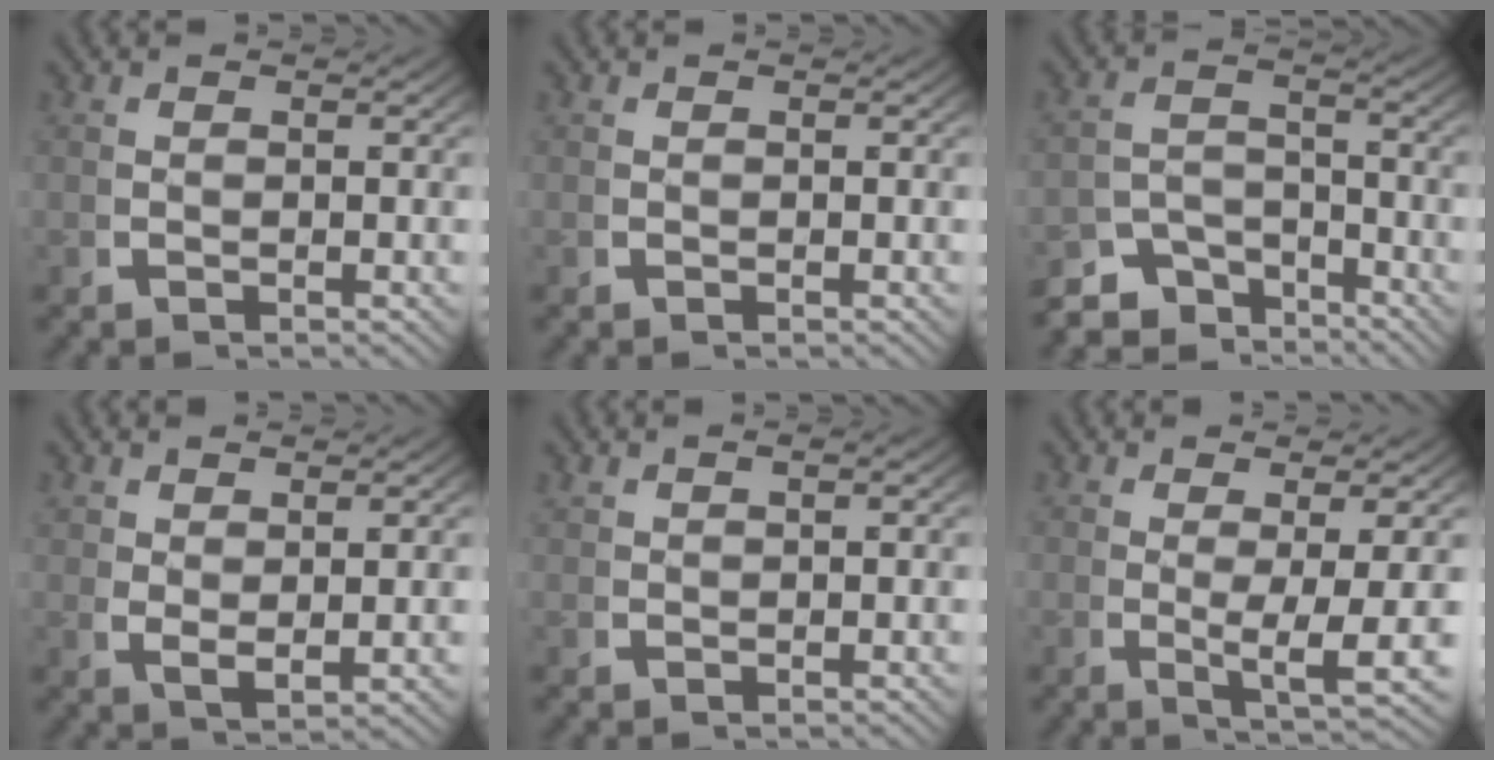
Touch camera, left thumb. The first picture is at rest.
{"total": 0.0}
{"total": 6.3, "force": [-4.5, 3.8, 2.3], "torque": [-0.018, -0.028, -0.075]}
{"total": 2.2, "force": [1.3, 0.8, 1.6], "torque": [-0.035, -0.010, 0.038]}
{"total": 0.9, "force": [0.8, -0.1, 0.2], "torque": [-0.002, 0.004, 0.021]}
{"total": 5.0, "force": [0.4, 1.2, 4.8], "torque": [-0.087, -0.015, 0.016]}